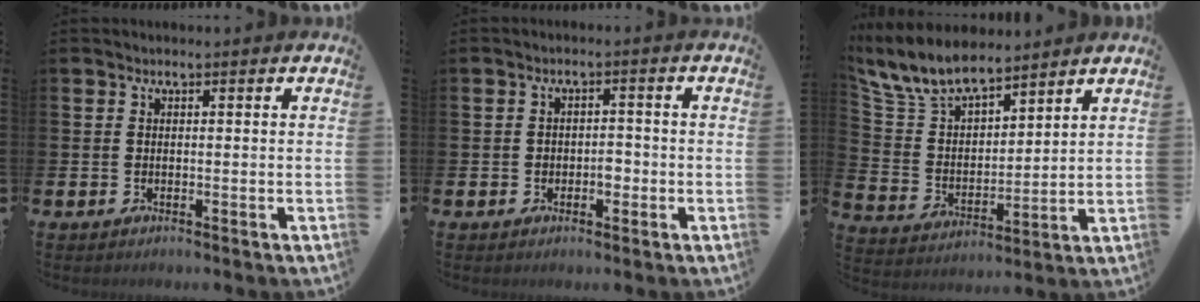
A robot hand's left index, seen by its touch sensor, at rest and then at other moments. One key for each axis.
{"total": 2.0, "fx": -0.9, "fy": 1.3, "fz": 1.1, "tx": -0.007, "ty": -0.001, "tz": -0.023}
{"total": 8.8, "fx": 7.9, "fy": 2.7, "fz": 2.8, "tx": -0.092, "ty": -0.040, "tz": 0.146}